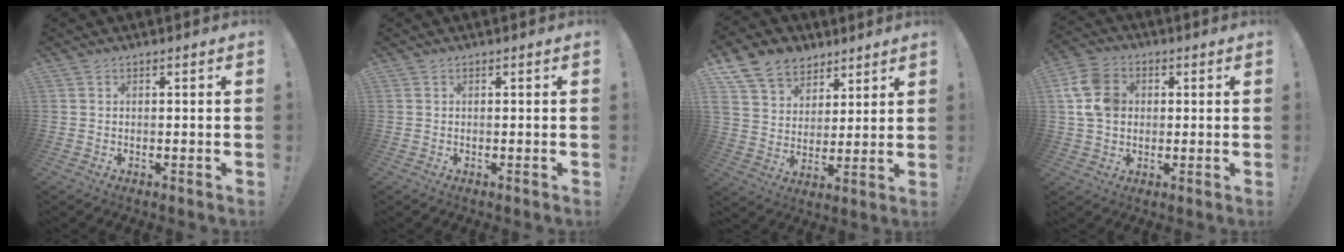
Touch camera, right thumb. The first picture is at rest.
{"total": 0.0}
{"total": 11.7, "force": [7.8, 8.1, 3.0], "torque": [-0.064, -0.051, 0.157]}
{"total": 11.6, "force": [2.0, 9.1, 6.9], "torque": [-0.132, 0.005, 0.043]}